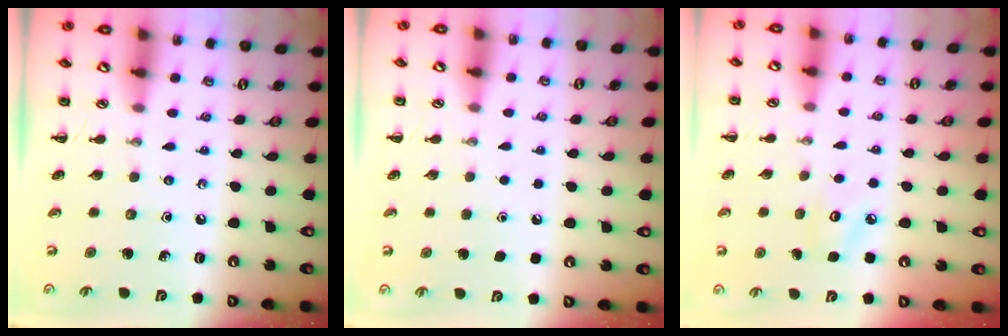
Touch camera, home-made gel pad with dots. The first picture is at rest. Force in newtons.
{"total": 2.3, "press": 2.3, "slide": 0.1}
{"total": 3.5, "press": 3.4, "slide": 0.9}